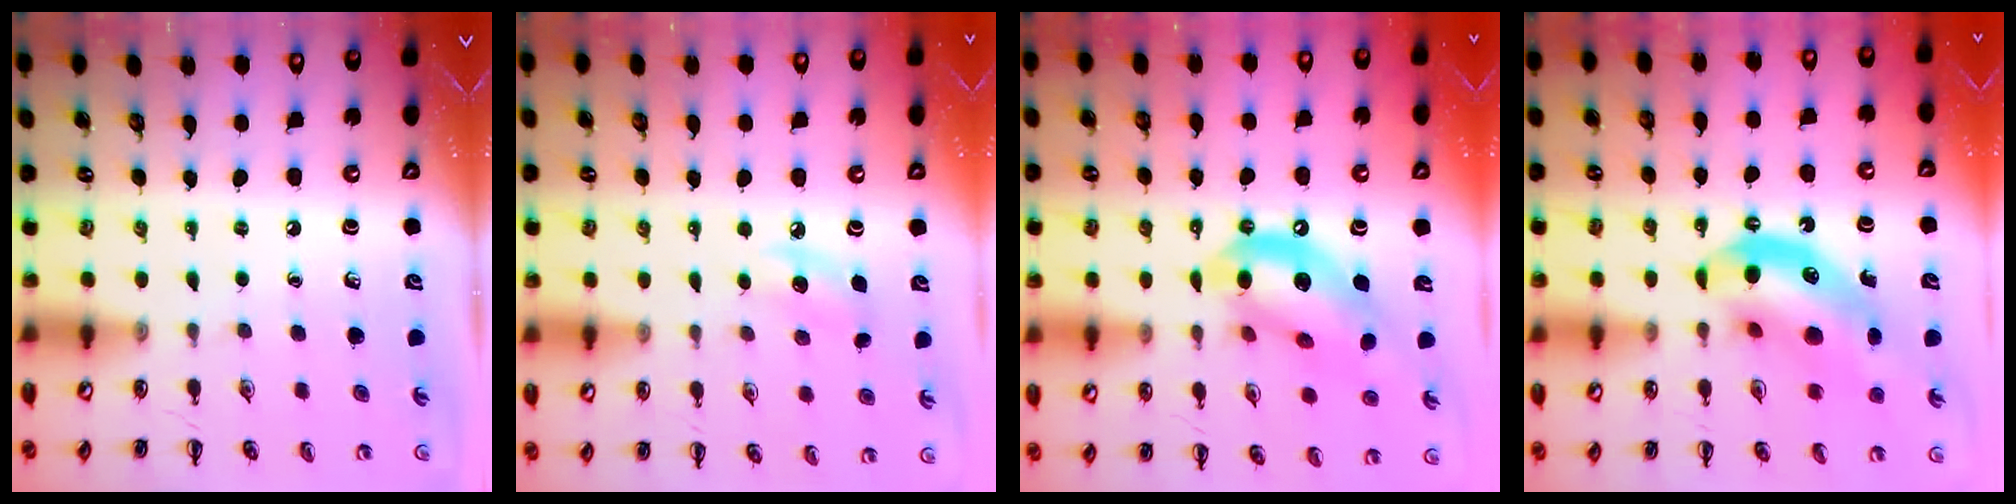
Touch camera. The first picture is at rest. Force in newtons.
{"total": 7.4, "press": 7.2, "slide": 1.8}
{"total": 13.7, "press": 13.3, "slide": 3.6}
{"total": 12.9, "press": 12.5, "slide": 3.3}